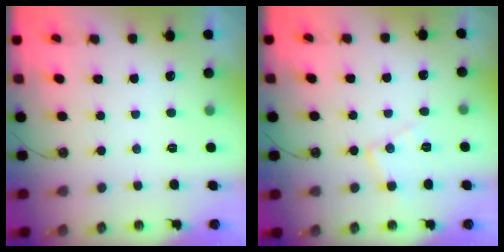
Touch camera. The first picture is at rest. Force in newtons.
{"total": 8.5, "press": 8.5, "slide": 0.6}